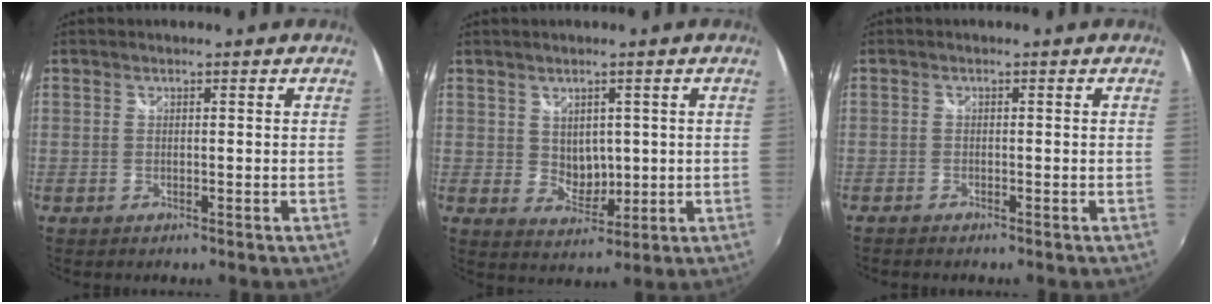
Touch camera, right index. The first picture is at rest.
{"total": 4.3, "force": [1.2, 3.5, 2.1], "torque": [-0.032, 0.001, 0.032]}
{"total": 1.3, "force": [-1.1, 0.3, 0.4], "torque": [-0.012, -0.006, -0.022]}